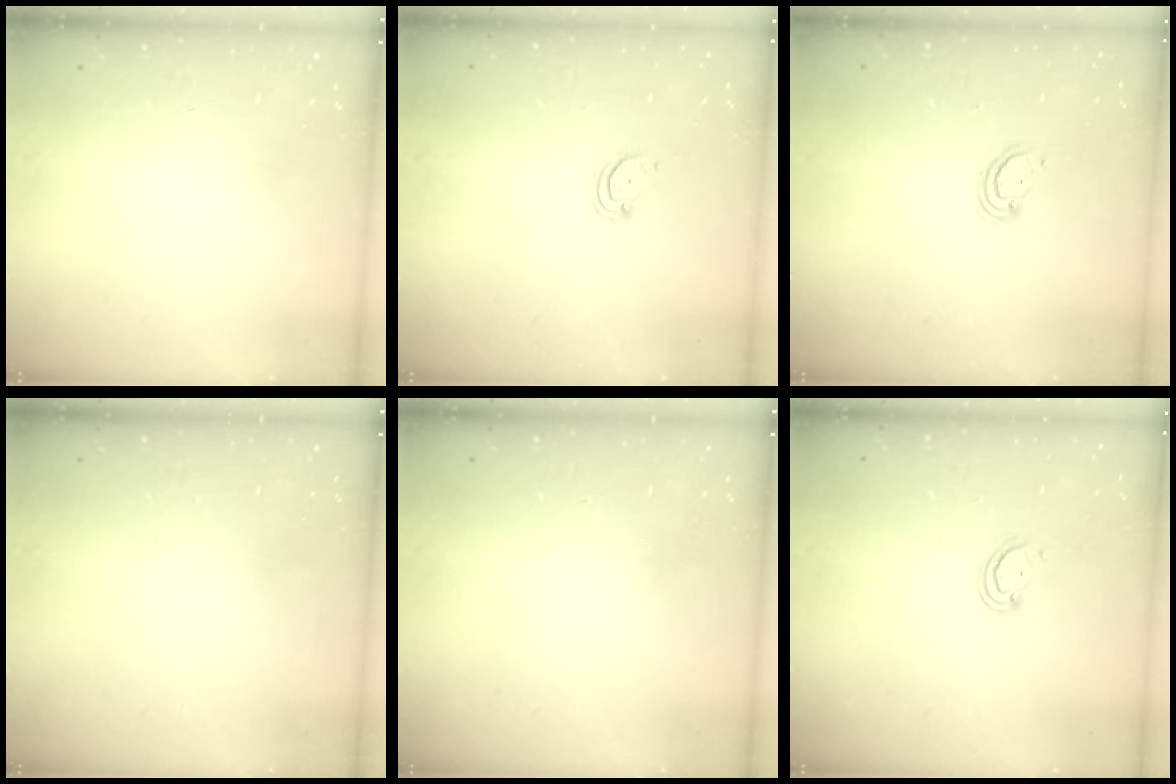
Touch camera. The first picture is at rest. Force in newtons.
{"total": 1.5, "press": 1.5, "slide": 0.2}
{"total": 2.4, "press": 2.4, "slide": 0.2}
{"total": 0.0}
{"total": 0.0}
{"total": 2.6, "press": 2.6, "slide": 0.3}